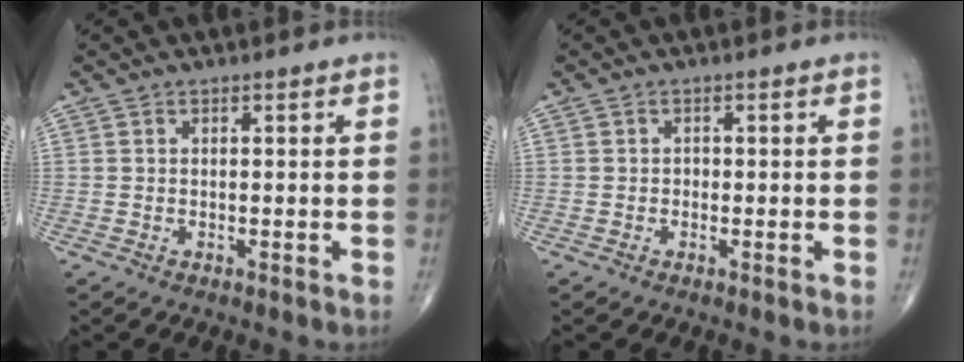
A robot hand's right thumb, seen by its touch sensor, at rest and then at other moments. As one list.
[{"total": 0.6, "force": [-0.2, 0.5, 0.2], "torque": [0.003, 0.003, -0.007]}]